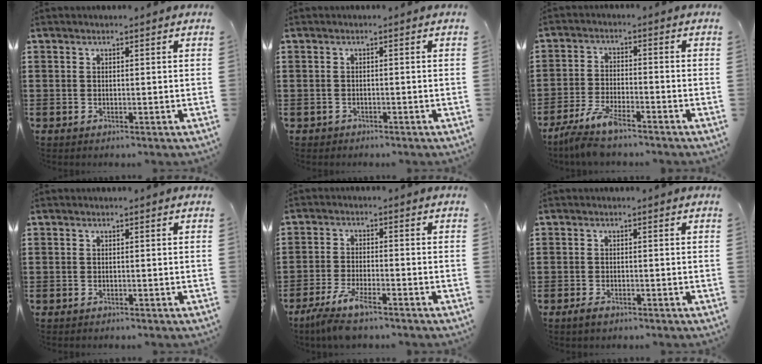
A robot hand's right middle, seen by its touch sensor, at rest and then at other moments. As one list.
[{"total": 0.7, "force": [-0.6, 0.2, -0.1], "torque": [0.000, 0.002, -0.015]}, {"total": 6.0, "force": [-5.0, 0.8, 3.3], "torque": [-0.086, -0.016, -0.100]}, {"total": 0.0}, {"total": 5.6, "force": [-4.4, 0.7, 3.4], "torque": [-0.089, -0.018, -0.088]}, {"total": 1.0, "force": [-0.7, 0.3, 0.7], "torque": [-0.021, -0.005, -0.017]}]